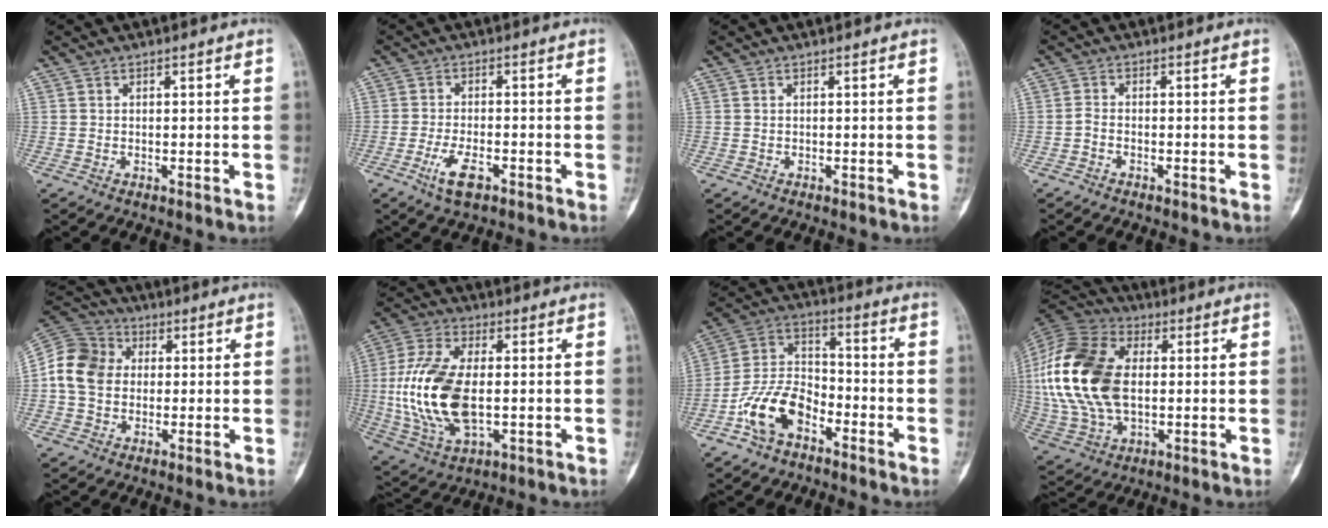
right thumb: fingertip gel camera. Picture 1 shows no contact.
{"total": 5.5, "force": [-2.9, 2.1, 4.2], "torque": [-0.085, 0.008, -0.050]}
{"total": 0.0}
{"total": 1.4, "force": [-0.9, 0.7, 0.8], "torque": [-0.020, 0.007, -0.021]}
{"total": 11.4, "force": [0.7, 9.4, 6.4], "torque": [-0.104, 0.027, 0.001]}
{"total": 18.1, "force": [-0.9, 9.5, 15.3], "torque": [-0.321, -0.002, -0.010]}
{"total": 12.2, "force": [-6.3, 7.3, 7.6], "torque": [-0.138, 0.054, -0.127]}
{"total": 23.4, "force": [1.7, 14.5, 18.3], "torque": [-0.386, 0.003, 0.031]}